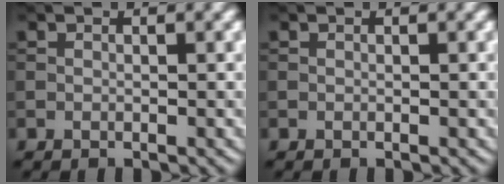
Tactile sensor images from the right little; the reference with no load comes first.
{"total": 0.0}